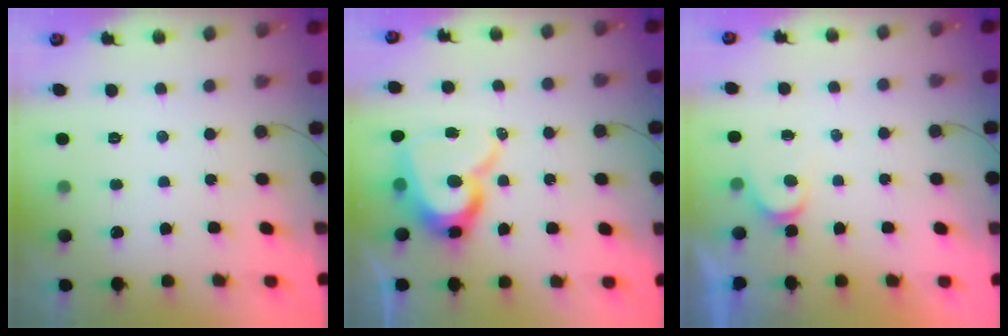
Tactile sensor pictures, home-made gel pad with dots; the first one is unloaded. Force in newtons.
{"total": 14.1, "press": 14.0, "slide": 1.5}
{"total": 3.8, "press": 3.8, "slide": 0.3}